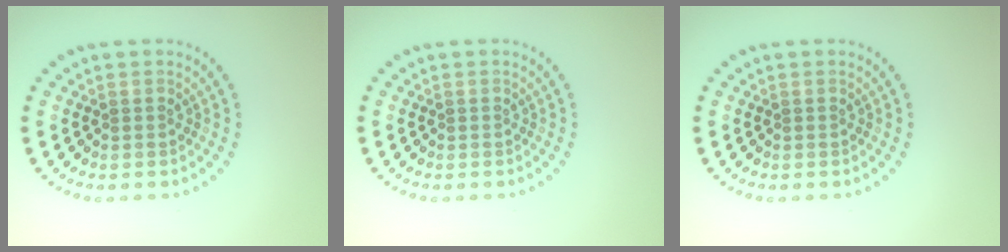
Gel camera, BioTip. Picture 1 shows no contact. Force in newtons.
{"total": 0.0}
{"total": 0.0}